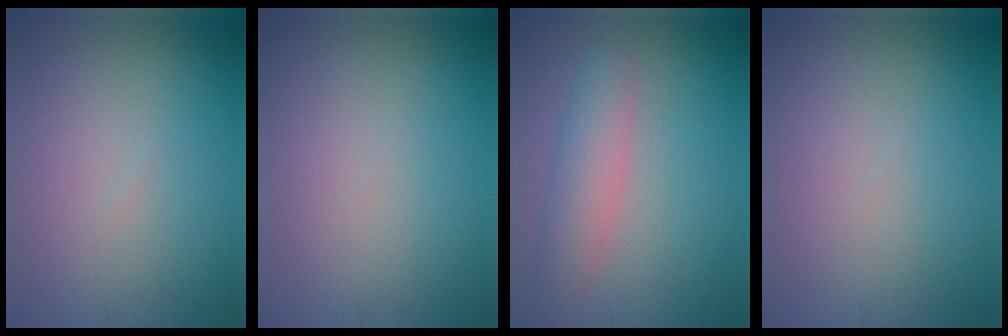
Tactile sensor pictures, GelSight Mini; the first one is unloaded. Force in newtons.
{"total": 0.0}
{"total": 3.6, "press": 3.6, "slide": 0.1}
{"total": 0.0}